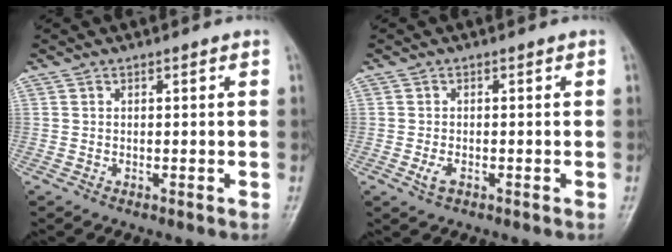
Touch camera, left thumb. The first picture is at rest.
{"total": 2.1, "force": [-0.9, 1.1, 1.6], "torque": [-0.035, 0.000, -0.016]}